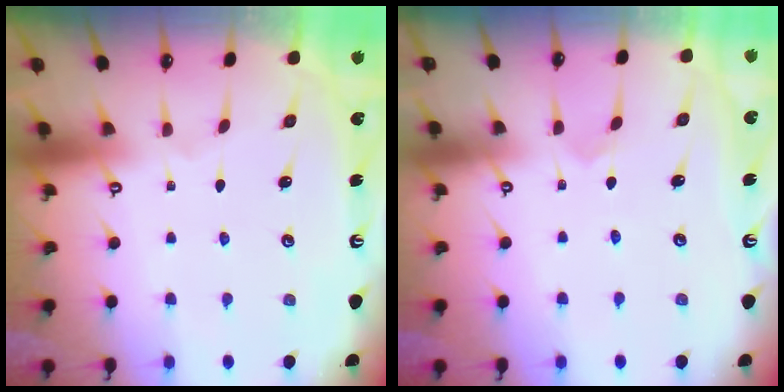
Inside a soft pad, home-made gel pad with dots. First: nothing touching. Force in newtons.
{"total": 3.8, "press": 3.8, "slide": 0.3}